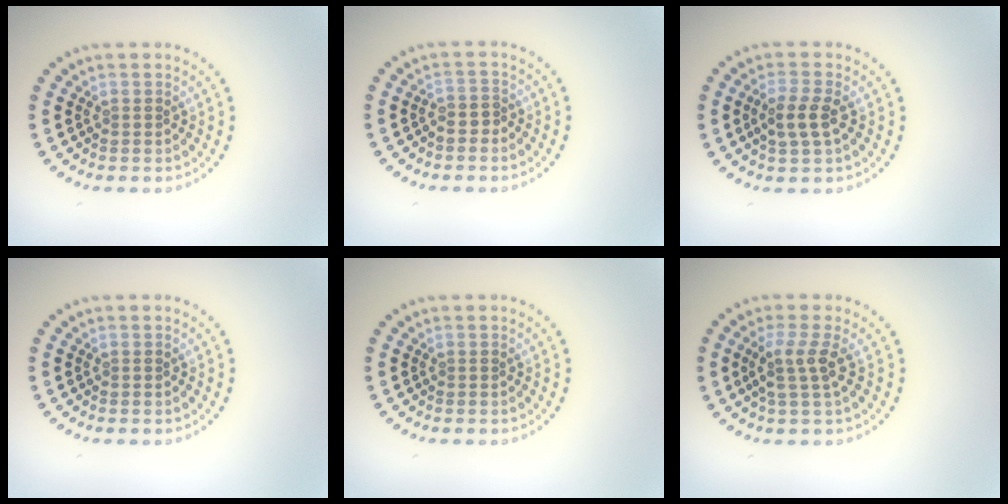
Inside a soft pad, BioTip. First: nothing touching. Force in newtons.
{"total": 1.0, "press": 0.8, "slide": 0.6}
{"total": 2.6, "press": 2.5, "slide": 0.8}
{"total": 0.0}
{"total": 0.0}
{"total": 2.6, "press": 2.0, "slide": 1.7}